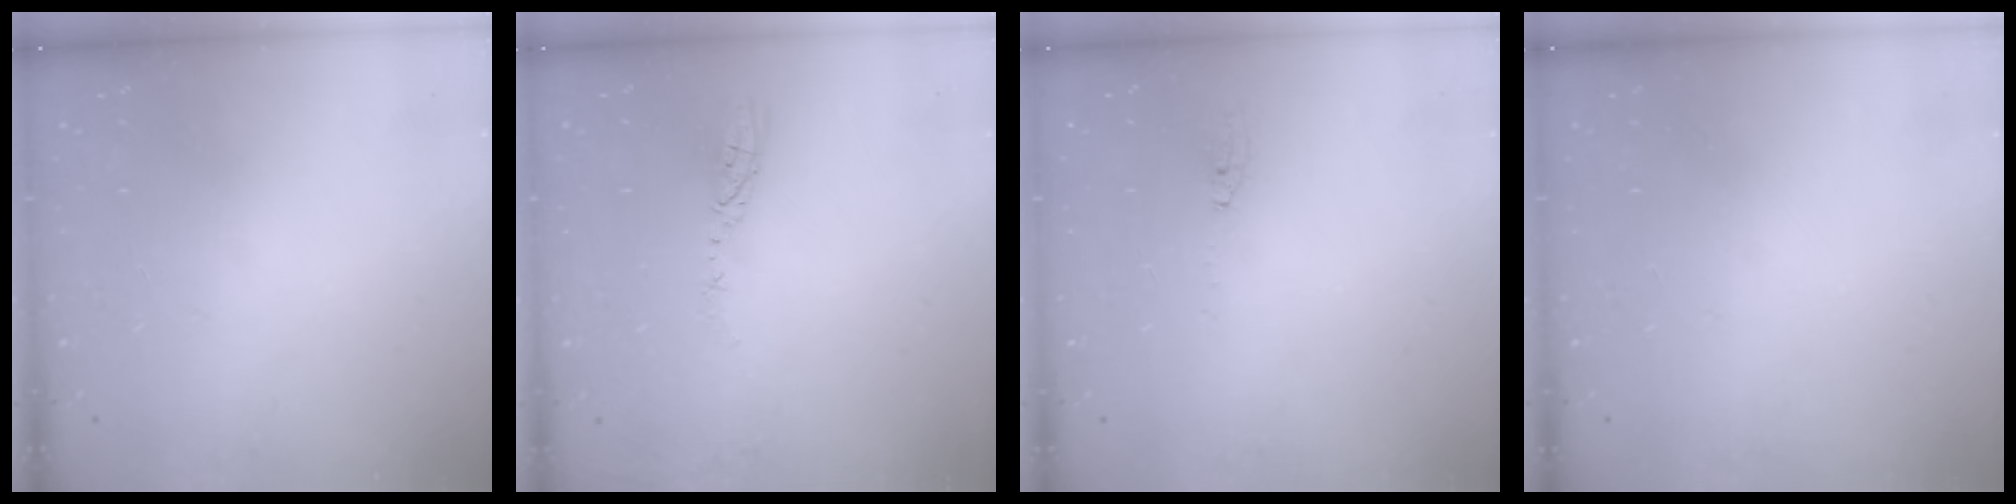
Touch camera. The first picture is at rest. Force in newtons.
{"total": 3.5, "press": 3.5, "slide": 0.3}
{"total": 2.0, "press": 2.0, "slide": 0.2}
{"total": 0.0}